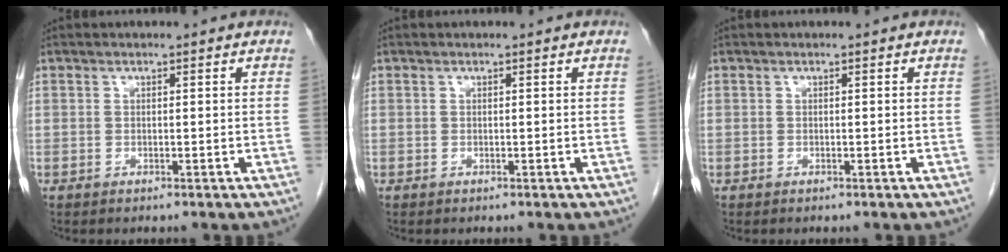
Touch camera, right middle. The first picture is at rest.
{"total": 0.0}
{"total": 0.0}